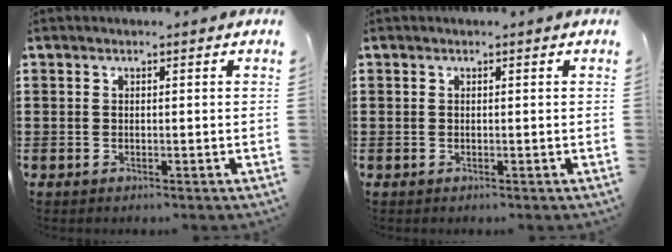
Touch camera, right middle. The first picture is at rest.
{"total": 0.0}